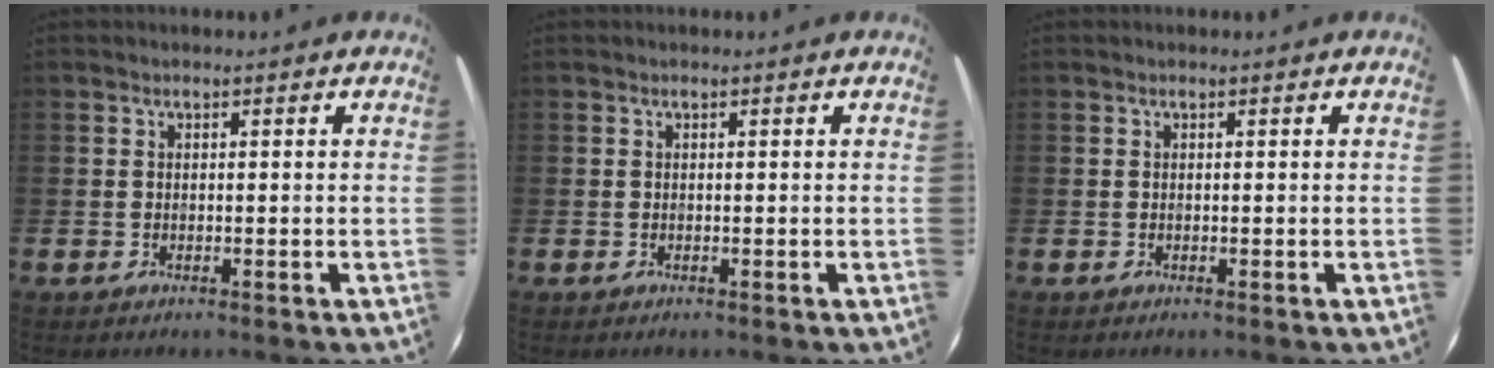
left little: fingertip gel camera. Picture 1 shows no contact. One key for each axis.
{"total": 0.0}
{"total": 0.0}